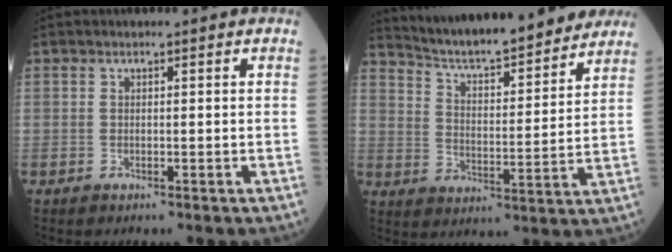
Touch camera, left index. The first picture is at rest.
{"total": 17.8, "force": [16.4, 1.9, 6.8], "torque": [-0.111, -0.005, 0.240]}